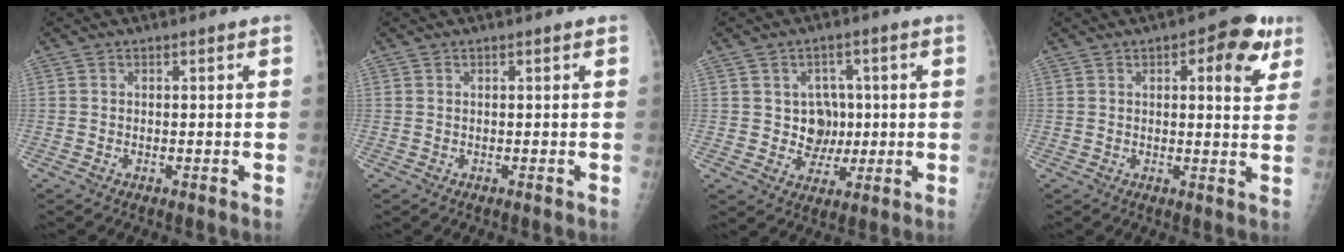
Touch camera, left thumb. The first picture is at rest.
{"total": 0.0}
{"total": 6.7, "force": [0.4, 6.0, 2.9], "torque": [0.000, 0.003, 0.010]}
{"total": 9.1, "force": [4.0, 3.6, 7.3], "torque": [-0.065, -0.010, 0.043]}